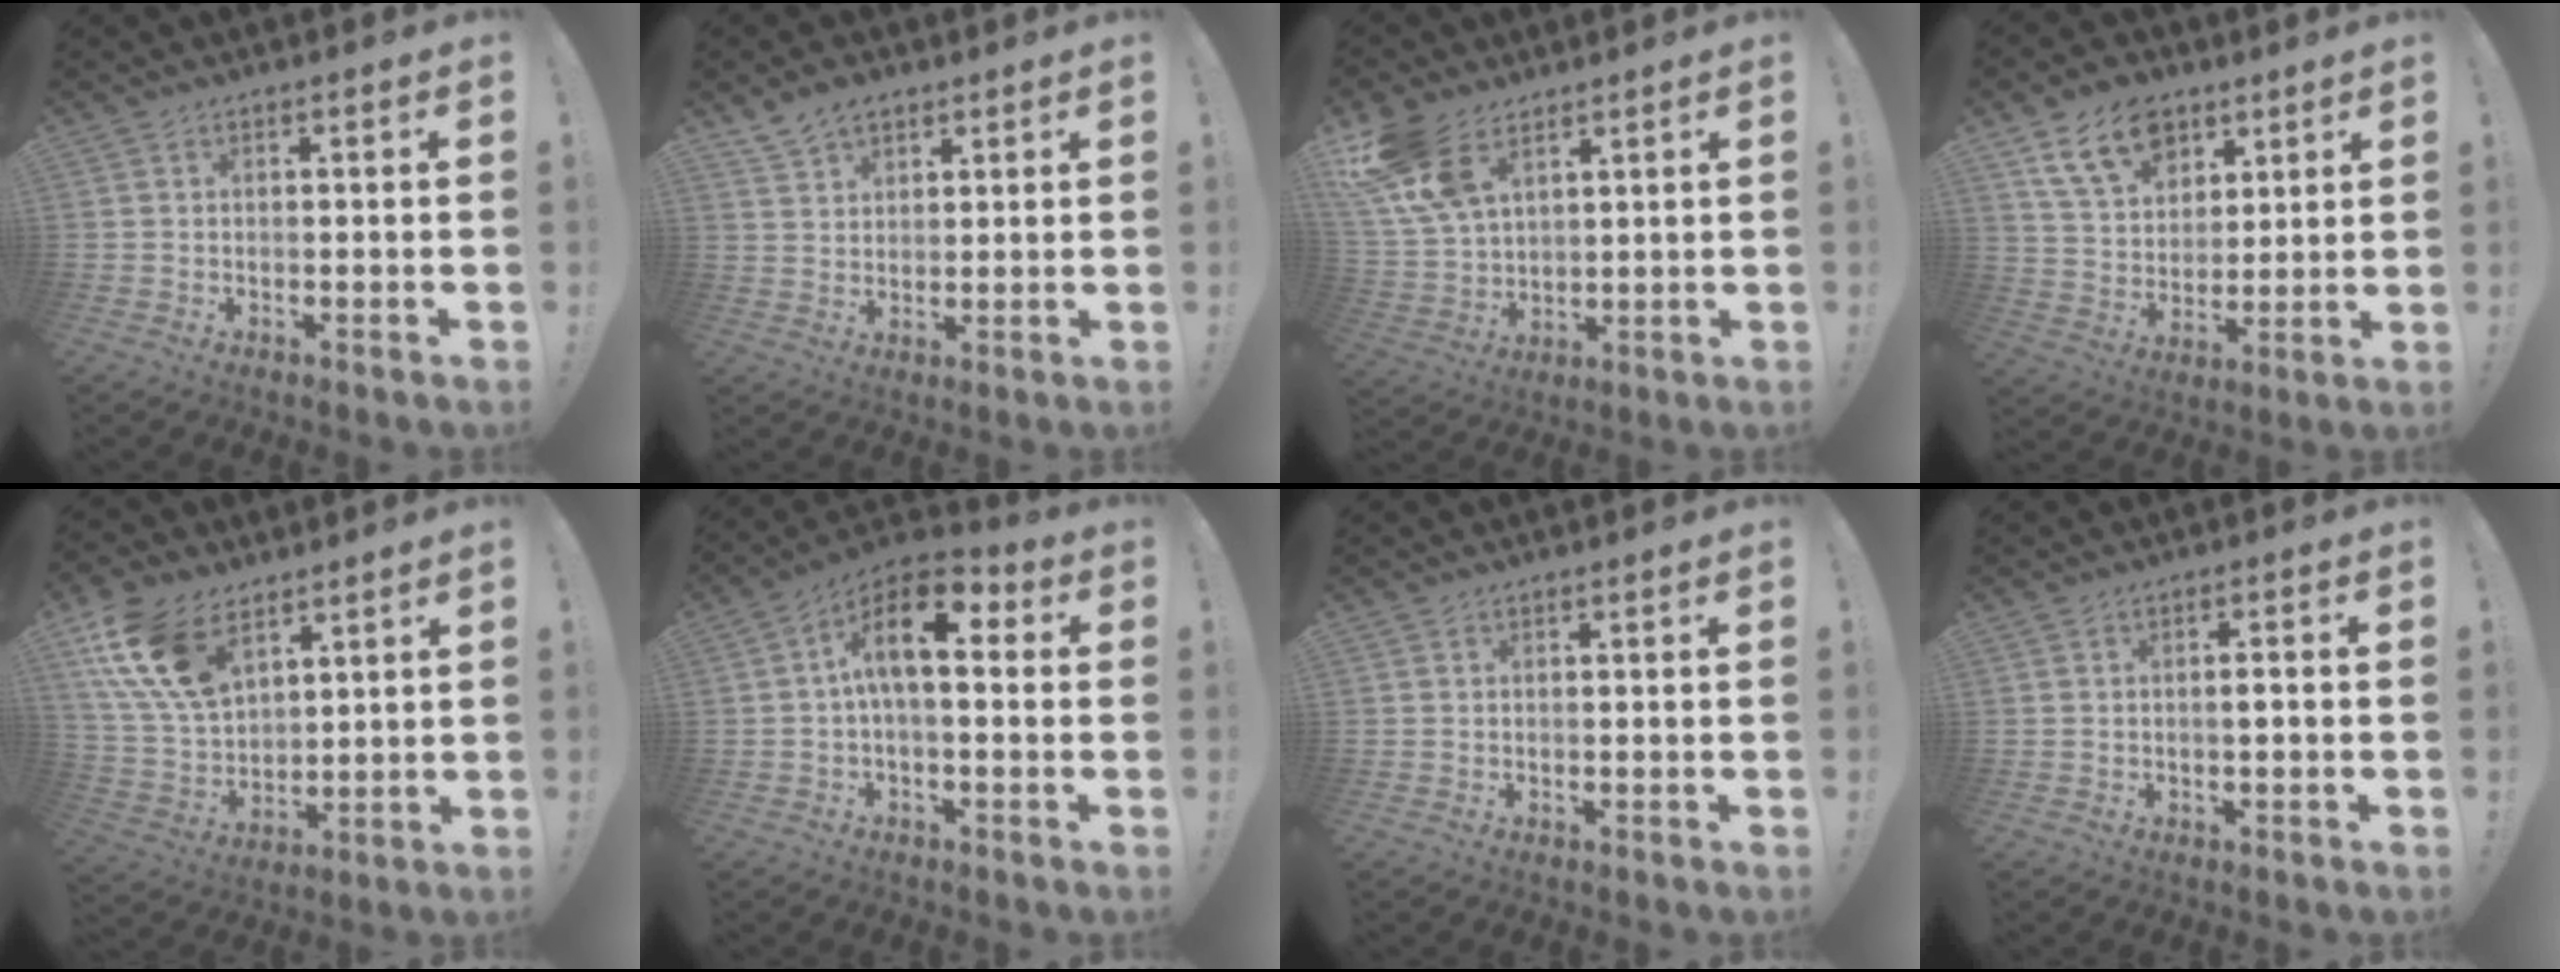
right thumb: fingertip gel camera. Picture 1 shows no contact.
{"total": 6.3, "force": [4.6, 3.9, 1.9], "torque": [-0.030, -0.020, 0.088]}
{"total": 13.9, "force": [8.5, 7.7, 7.8], "torque": [-0.170, -0.034, 0.166]}
{"total": 14.9, "force": [8.4, 10.1, 7.0], "torque": [-0.113, -0.037, 0.160]}
{"total": 17.6, "force": [9.6, 10.5, 10.3], "torque": [-0.221, -0.043, 0.183]}
{"total": 13.2, "force": [2.7, 5.7, 11.5], "torque": [-0.200, -0.002, 0.042]}
{"total": 0.0}
{"total": 1.7, "force": [-0.6, 0.1, 1.6], "torque": [-0.022, 0.000, -0.013]}